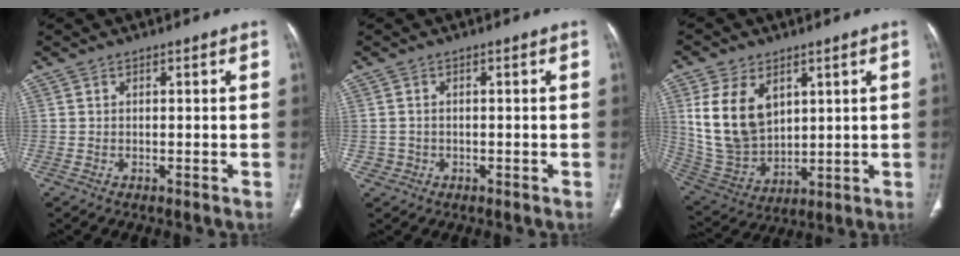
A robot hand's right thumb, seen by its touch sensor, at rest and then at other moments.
{"total": 1.7, "force": [-0.5, 1.6, 0.0], "torque": [0.010, 0.009, -0.007]}
{"total": 14.5, "force": [4.8, 9.8, 9.6], "torque": [-0.163, -0.017, 0.117]}